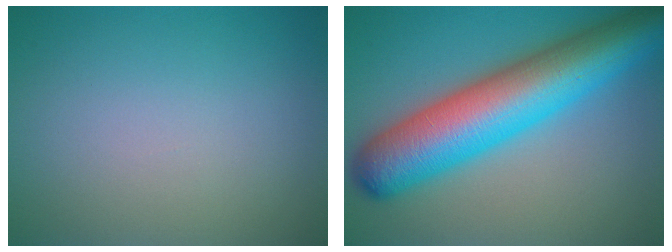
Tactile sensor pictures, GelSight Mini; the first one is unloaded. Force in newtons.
{"total": 12.3, "press": 12.3, "slide": 0.3}